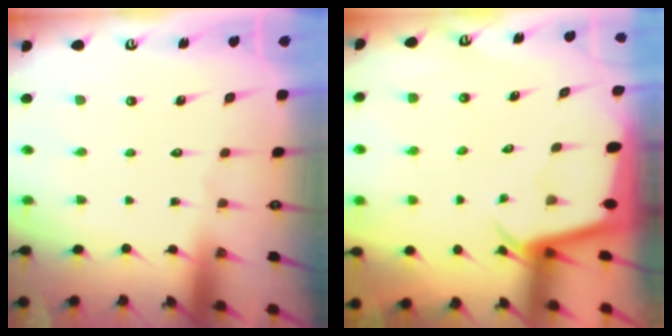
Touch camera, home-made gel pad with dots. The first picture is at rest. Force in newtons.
{"total": 2.4, "press": 2.4, "slide": 0.2}